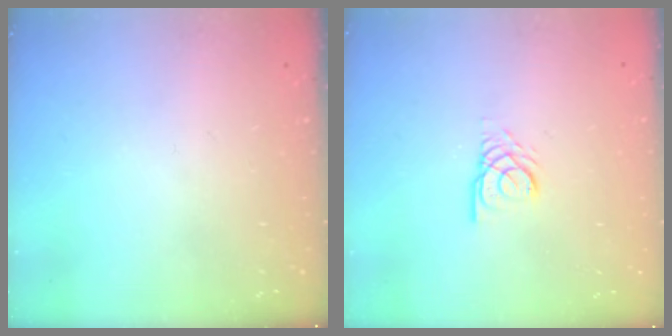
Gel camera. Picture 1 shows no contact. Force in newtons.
{"total": 3.1, "press": 3.0, "slide": 0.2}